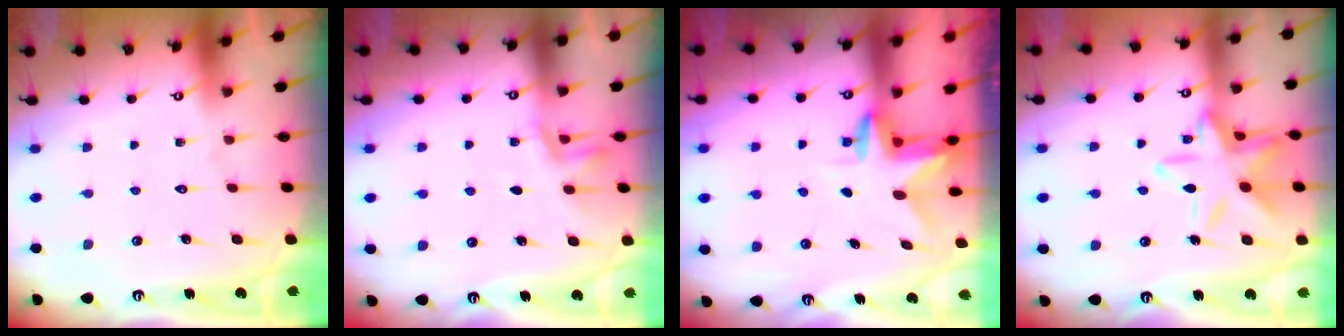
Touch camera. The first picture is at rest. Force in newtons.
{"total": 4.5, "press": 4.1, "slide": 2.0}
{"total": 3.0, "press": 3.0, "slide": 0.3}
{"total": 15.3, "press": 15.3, "slide": 1.0}